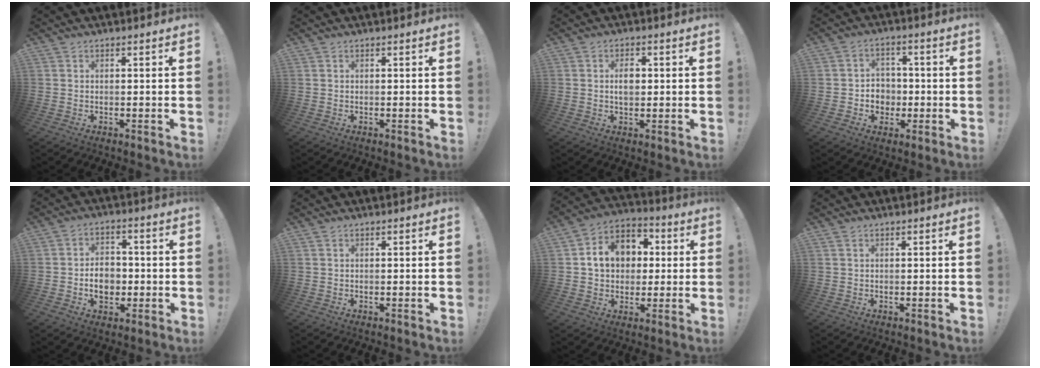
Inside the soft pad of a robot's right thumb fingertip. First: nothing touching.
{"total": 0.0}
{"total": 4.4, "force": [0.4, 2.9, 3.2], "torque": [-0.047, 0.003, 0.003]}
{"total": 6.6, "force": [-1.0, 6.3, 1.8], "torque": [-0.025, 0.005, -0.012]}
{"total": 8.7, "force": [-1.3, 6.8, 5.2], "torque": [-0.089, 0.006, -0.025]}
{"total": 0.0}
{"total": 13.5, "force": [2.6, 11.1, 7.2], "torque": [-0.097, 0.000, 0.056]}
{"total": 0.7, "force": [0.4, 0.4, 0.3], "torque": [-0.002, -0.001, 0.007]}